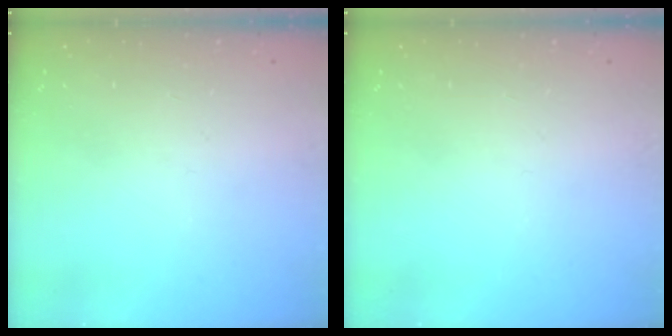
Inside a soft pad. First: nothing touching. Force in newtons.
{"total": 0.0}